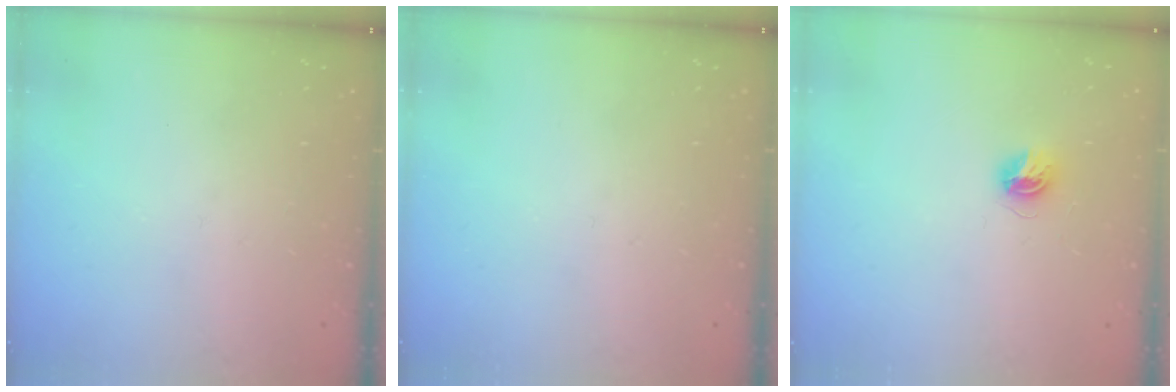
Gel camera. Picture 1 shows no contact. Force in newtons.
{"total": 0.0}
{"total": 4.6, "press": 4.6, "slide": 0.6}